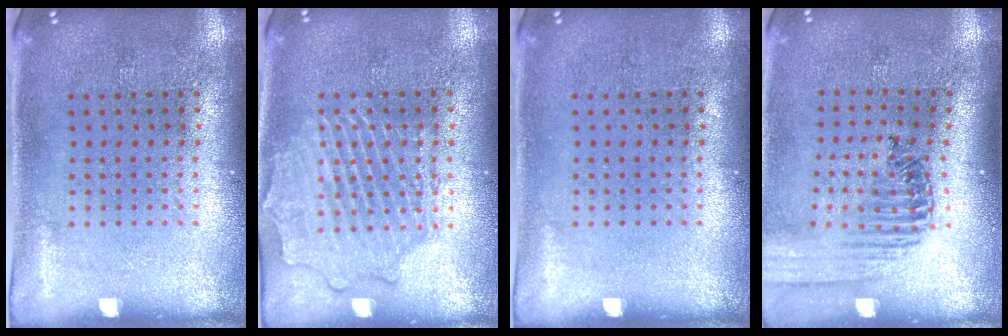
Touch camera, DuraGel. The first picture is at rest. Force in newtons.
{"total": 2.9, "press": 2.9, "slide": 0.3}
{"total": 0.0}
{"total": 1.4, "press": 1.4, "slide": 0.1}